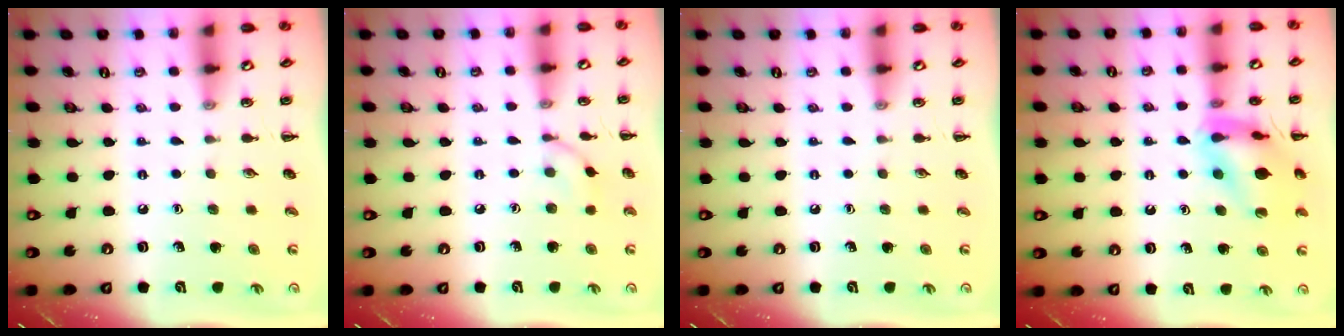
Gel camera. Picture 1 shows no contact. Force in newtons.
{"total": 5.2, "press": 5.1, "slide": 1.2}
{"total": 0.0}
{"total": 14.1, "press": 14.0, "slide": 1.8}